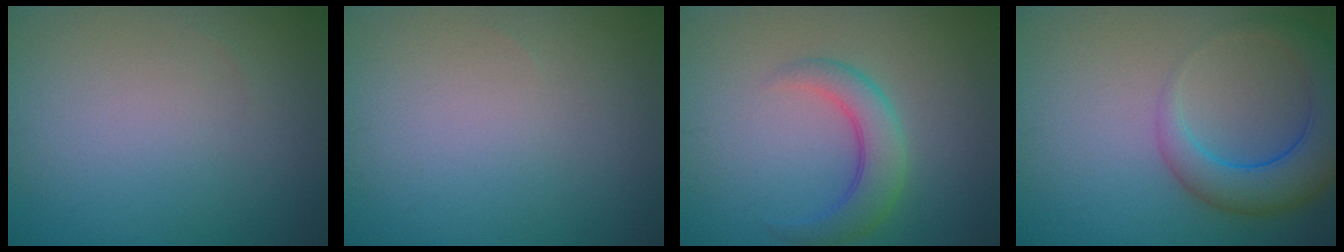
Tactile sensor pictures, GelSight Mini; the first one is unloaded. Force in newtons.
{"total": 0.0}
{"total": 3.9, "press": 3.9, "slide": 0.1}
{"total": 6.0, "press": 6.0, "slide": 0.4}